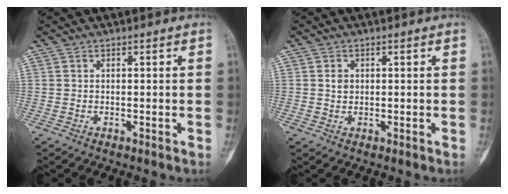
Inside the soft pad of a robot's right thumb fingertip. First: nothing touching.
{"total": 1.7, "force": [0.3, 1.4, 0.9], "torque": [-0.008, 0.001, 0.007]}